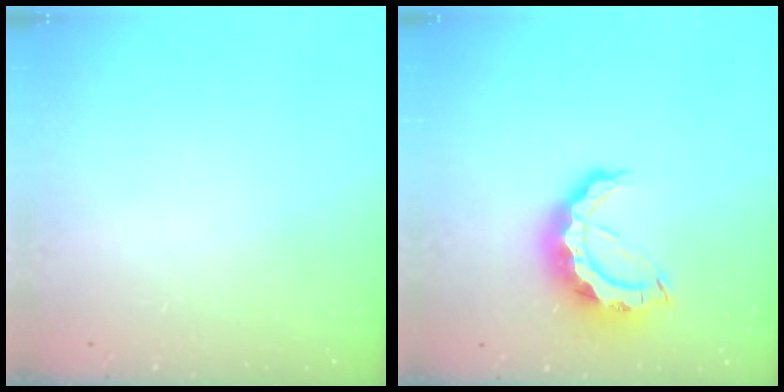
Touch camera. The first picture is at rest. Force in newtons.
{"total": 10.4, "press": 10.4, "slide": 1.2}